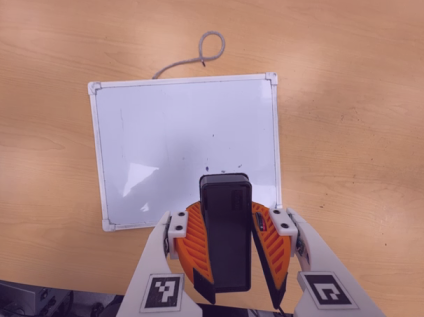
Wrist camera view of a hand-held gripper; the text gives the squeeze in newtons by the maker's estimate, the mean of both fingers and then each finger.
{"total": 11.4, "left": 11.6, "right": 11.1}